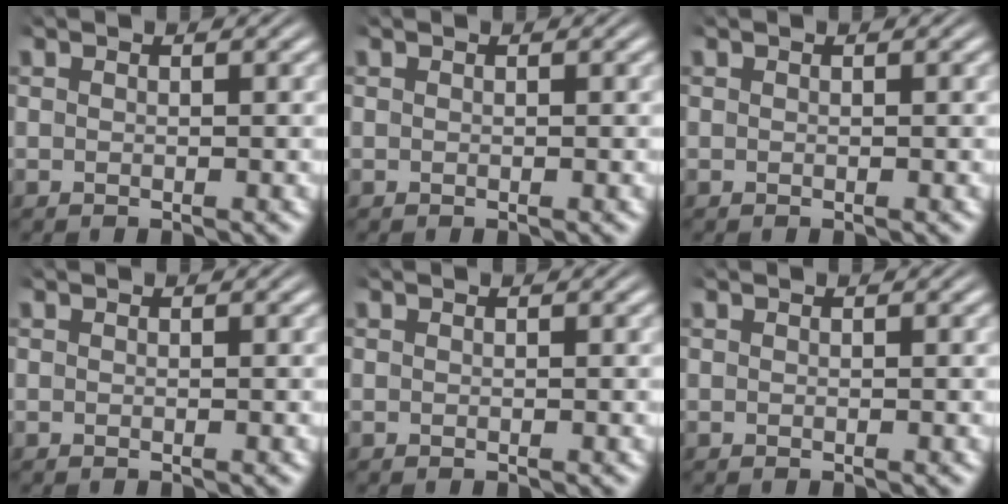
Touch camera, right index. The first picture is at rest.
{"total": 0.0}
{"total": 0.0}
{"total": 0.0}
{"total": 0.0}
{"total": 0.0}